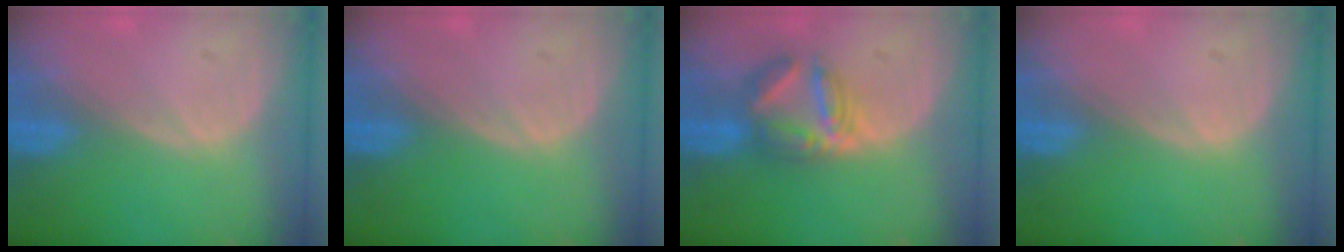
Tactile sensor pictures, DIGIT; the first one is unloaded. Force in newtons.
{"total": 0.0}
{"total": 5.9, "press": 5.8, "slide": 0.9}
{"total": 0.0}